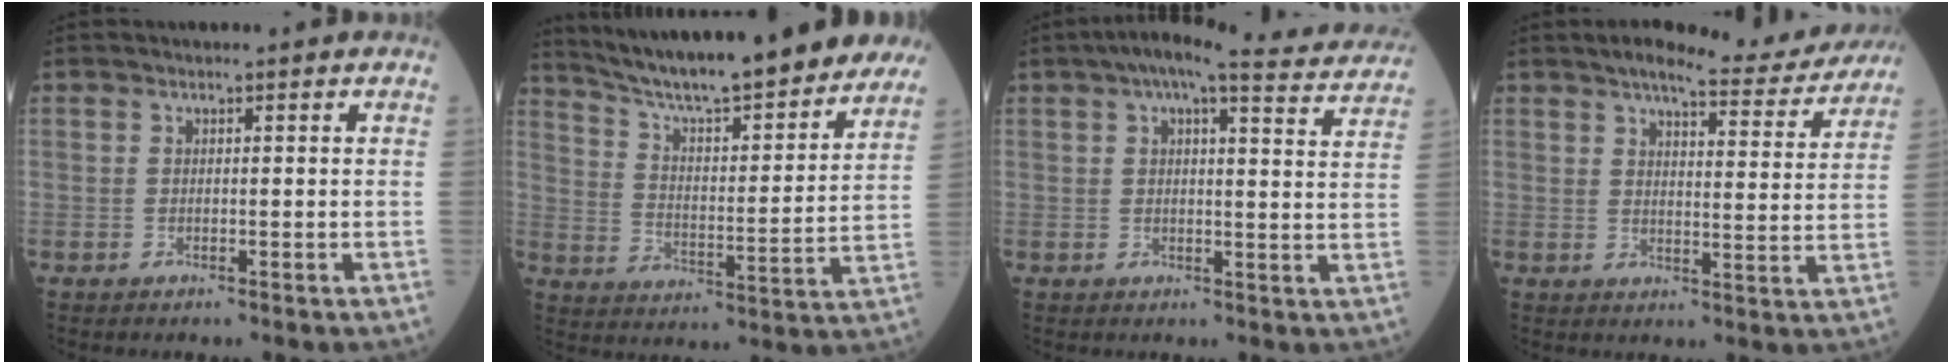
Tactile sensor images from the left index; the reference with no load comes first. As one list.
[{"total": 23.6, "force": [20.7, 2.8, 10.9], "torque": [-0.172, -0.011, 0.296]}, {"total": 14.2, "force": [12.7, 1.6, 6.2], "torque": [-0.085, 0.018, 0.145]}, {"total": 11.7, "force": [10.8, 1.8, 4.2], "torque": [-0.050, -0.009, 0.128]}]